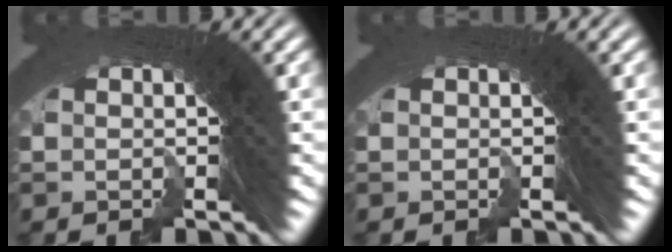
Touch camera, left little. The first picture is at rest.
{"total": 0.0}